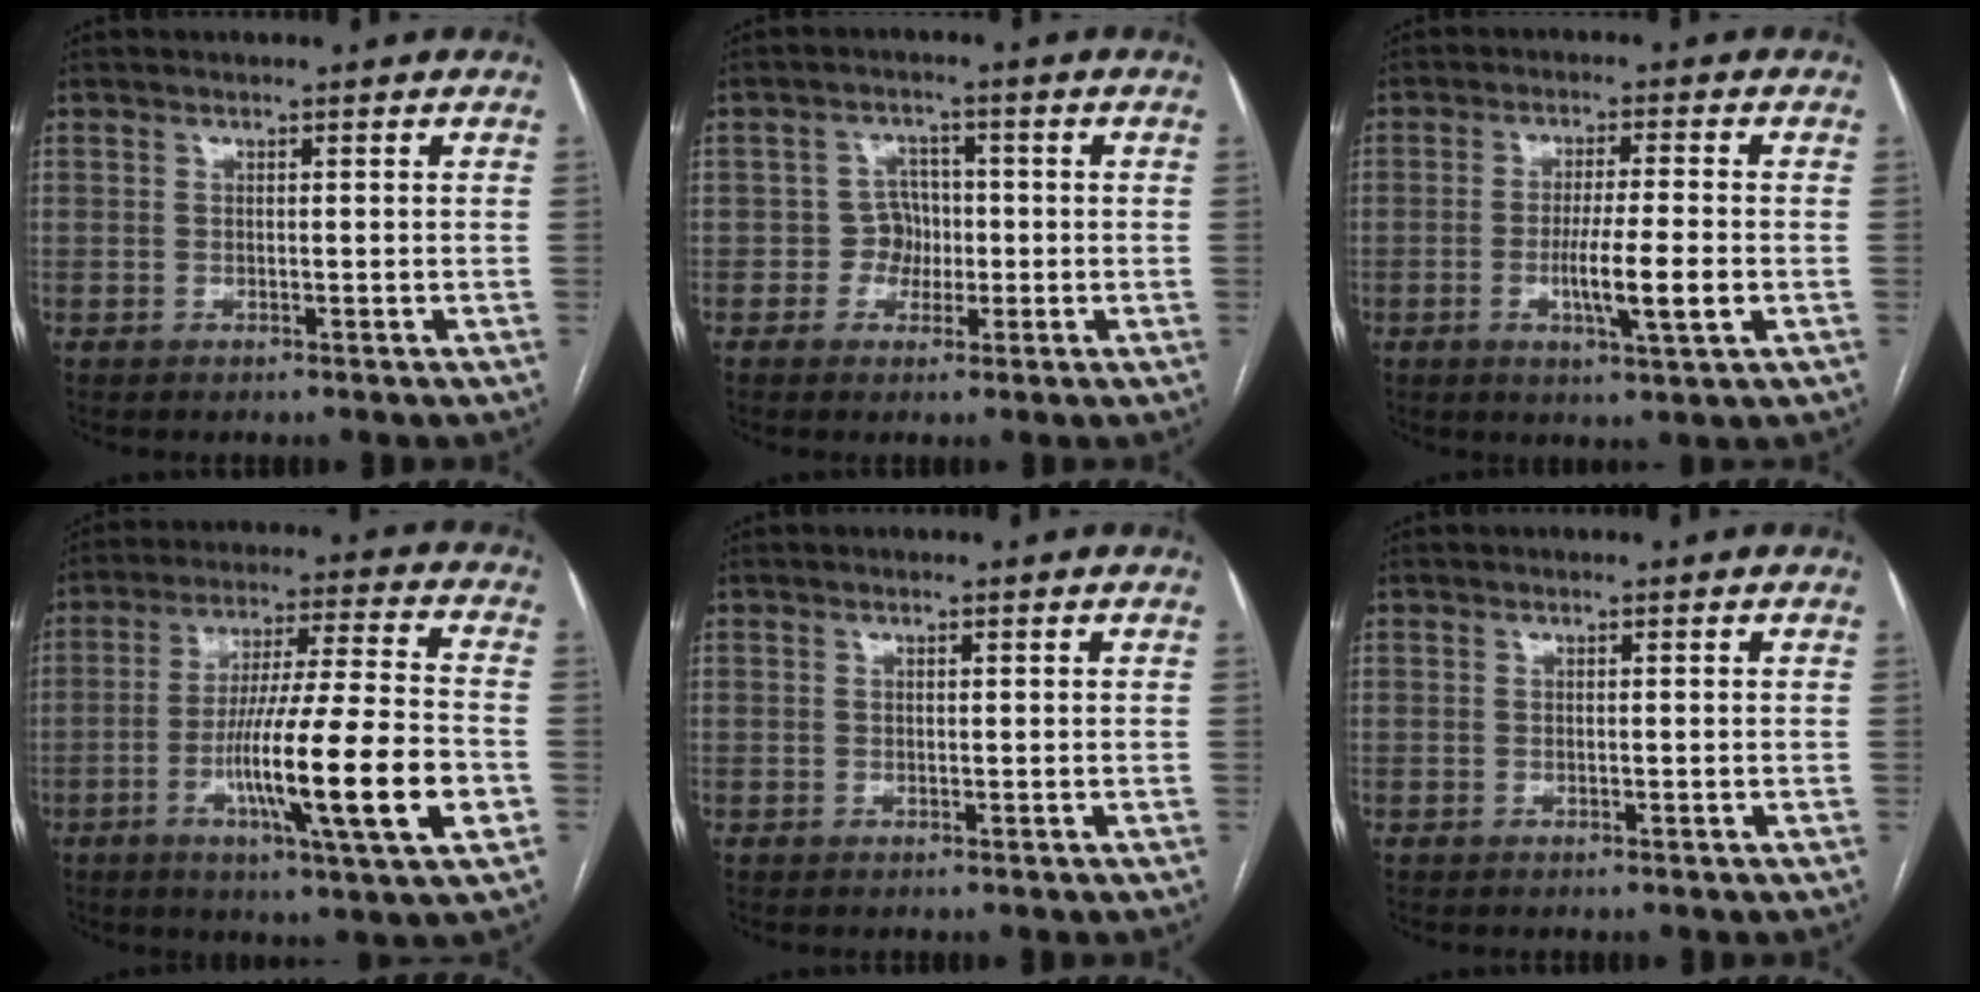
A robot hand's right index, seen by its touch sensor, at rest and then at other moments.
{"total": 3.7, "force": [-0.7, 3.4, 1.1], "torque": [-0.009, 0.013, -0.012]}
{"total": 8.0, "force": [-2.0, 0.1, 7.8], "torque": [-0.134, -0.012, -0.036]}
{"total": 18.4, "force": [-5.3, 0.2, 17.6], "torque": [-0.290, -0.012, -0.088]}
{"total": 0.0}
{"total": 0.0}